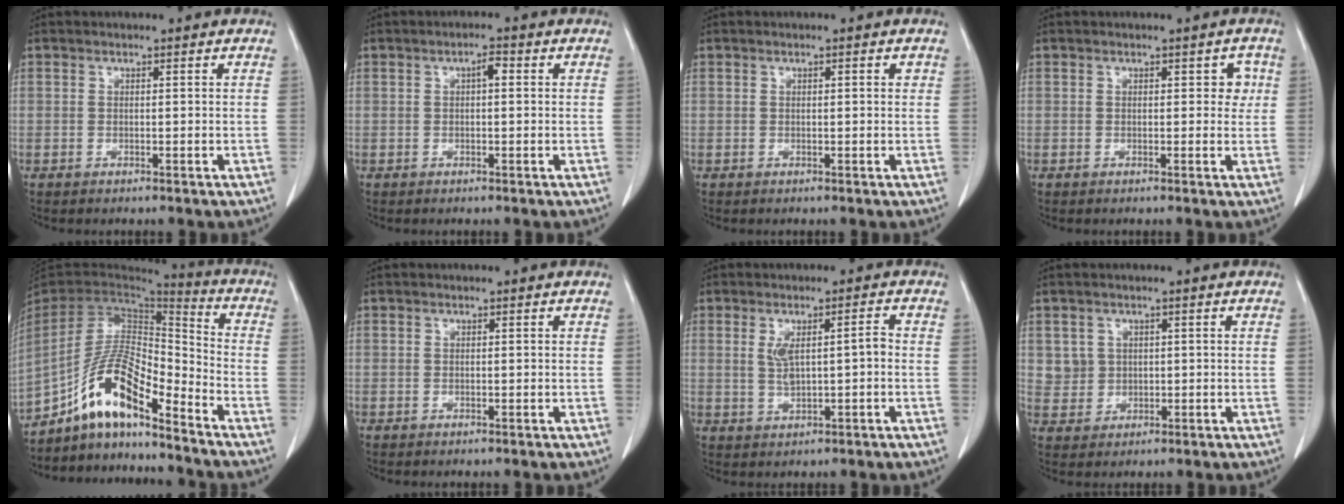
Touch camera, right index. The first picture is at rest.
{"total": 1.8, "force": [0.4, 0.6, 1.7], "torque": [-0.028, 0.005, 0.006]}
{"total": 0.8, "force": [0.3, 0.2, 0.8], "torque": [-0.014, 0.003, 0.002]}
{"total": 2.4, "force": [0.5, 1.6, 1.8], "torque": [-0.012, 0.014, 0.004]}
{"total": 13.6, "force": [-9.6, 2.8, 9.2], "torque": [-0.180, 0.018, -0.175]}
{"total": 0.0}
{"total": 4.8, "force": [0.2, 1.2, 4.6], "torque": [-0.084, 0.011, 0.010]}
{"total": 3.3, "force": [1.0, 3.1, 0.2], "torque": [0.004, 0.004, 0.023]}